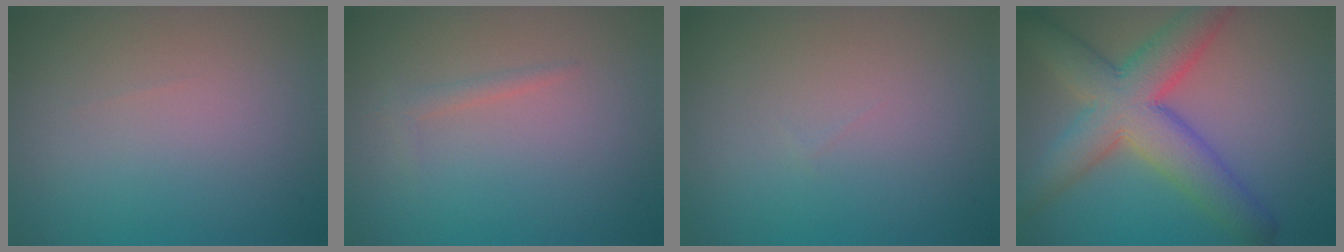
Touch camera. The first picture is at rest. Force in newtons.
{"total": 1.0, "press": 1.0, "slide": 0.1}
{"total": 0.0}
{"total": 8.7, "press": 8.7, "slide": 0.5}